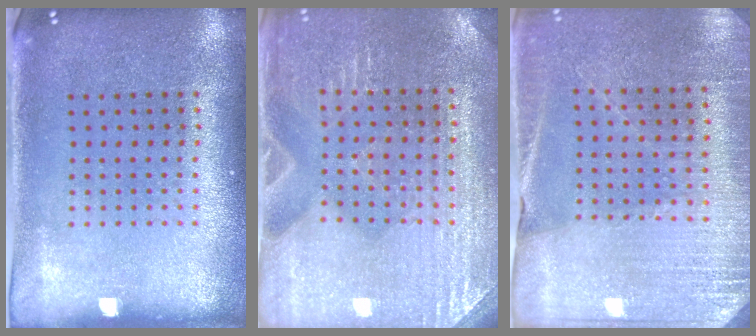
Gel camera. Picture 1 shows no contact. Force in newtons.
{"total": 3.1, "press": 3.1, "slide": 0.3}
{"total": 2.8, "press": 2.8, "slide": 0.2}